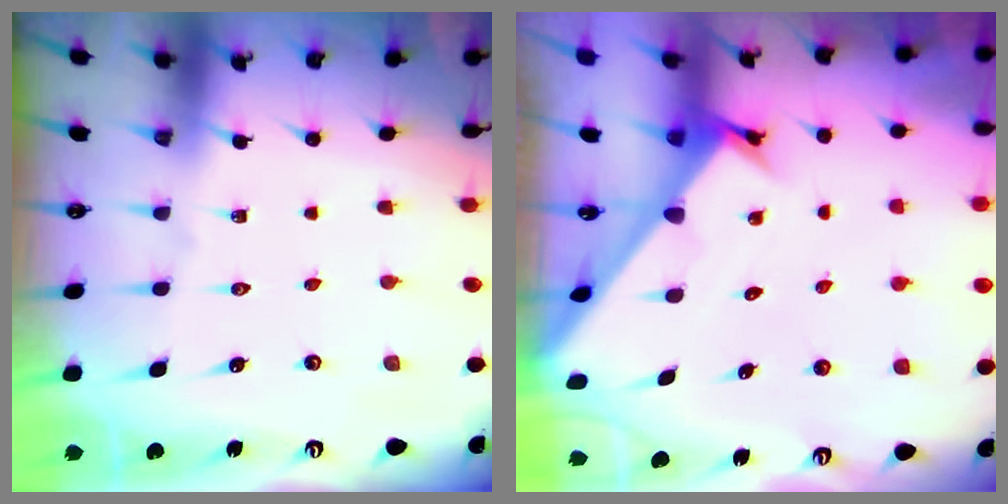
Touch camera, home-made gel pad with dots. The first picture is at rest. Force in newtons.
{"total": 2.3, "press": 2.3, "slide": 0.2}